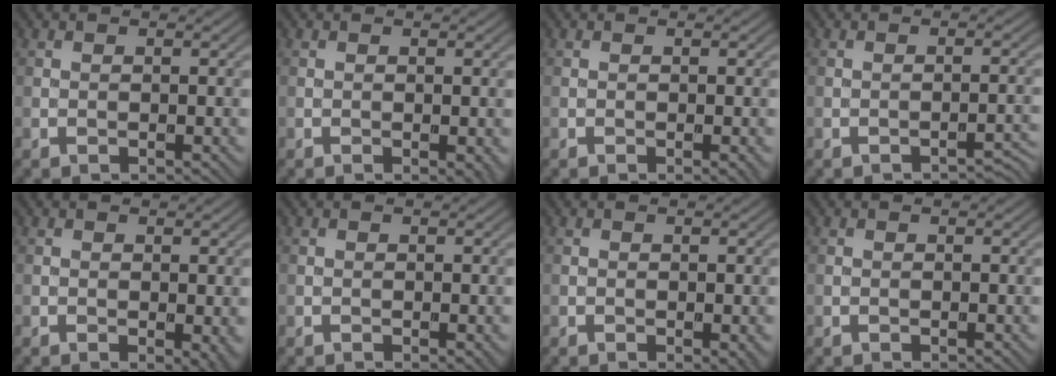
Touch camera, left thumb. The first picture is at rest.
{"total": 0.9, "force": [-0.2, 0.3, 0.8], "torque": [-0.009, -0.004, -0.003]}
{"total": 0.7, "force": [-0.2, 0.0, 0.6], "torque": [-0.008, -0.001, -0.005]}
{"total": 1.6, "force": [-1.5, 0.1, 0.5], "torque": [-0.002, 0.010, -0.023]}
{"total": 1.8, "force": [-0.3, 0.7, 1.7], "torque": [-0.015, -0.004, -0.003]}
{"total": 0.0}
{"total": 1.0, "force": [-0.3, 0.2, 1.0], "torque": [-0.010, -0.003, -0.004]}
{"total": 0.0}